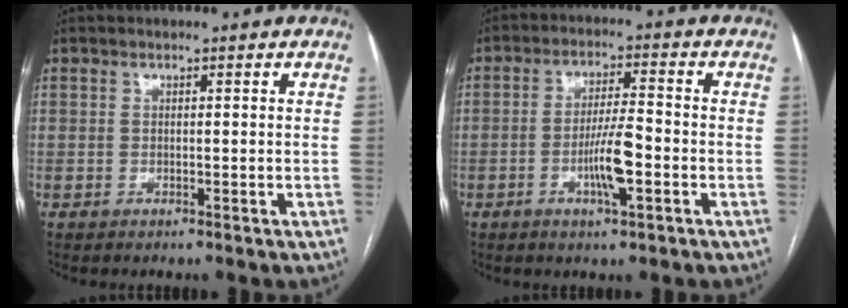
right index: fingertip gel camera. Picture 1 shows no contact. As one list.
[{"total": 6.8, "force": [-2.3, 0.7, 6.3], "torque": [-0.121, -0.001, -0.041]}]